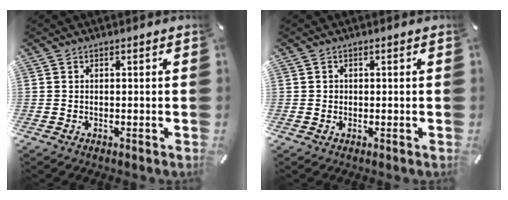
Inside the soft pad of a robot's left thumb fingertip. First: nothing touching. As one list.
[{"total": 0.8, "force": [0.0, 0.8, 0.1], "torque": [-0.002, 0.006, -0.004]}]